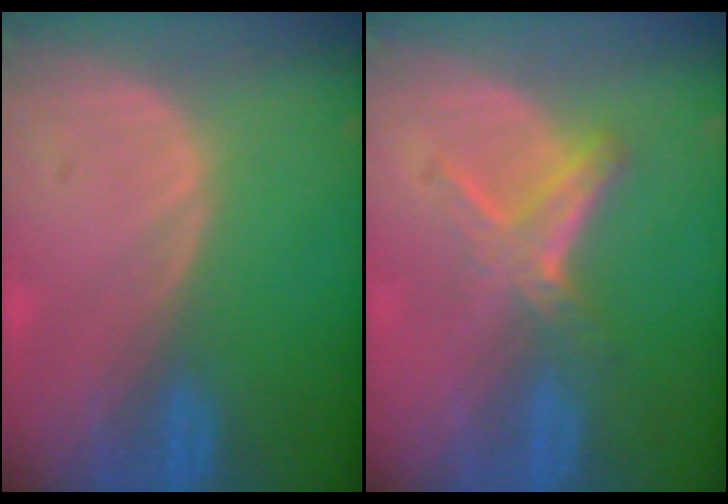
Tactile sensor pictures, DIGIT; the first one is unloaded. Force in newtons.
{"total": 5.0, "press": 4.7, "slide": 1.5}